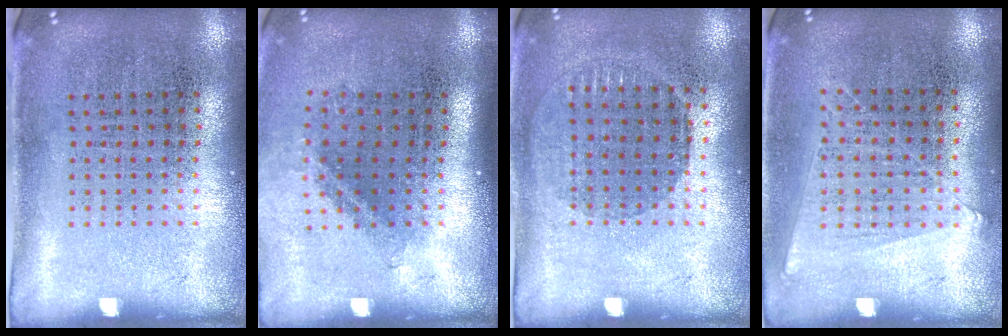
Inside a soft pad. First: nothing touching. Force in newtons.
{"total": 1.5, "press": 1.0, "slide": 1.0}
{"total": 1.0, "press": 0.9, "slide": 0.4}
{"total": 1.1, "press": 1.0, "slide": 0.4}